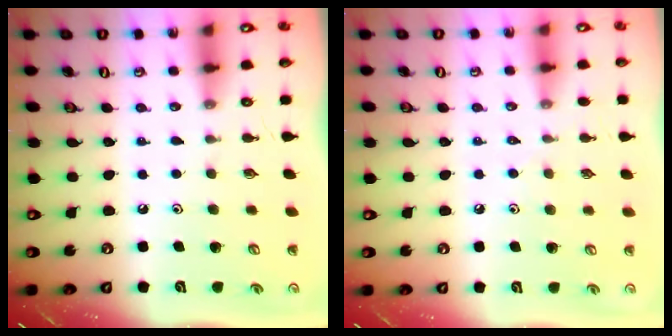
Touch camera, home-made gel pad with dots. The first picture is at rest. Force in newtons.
{"total": 3.4, "press": 3.4, "slide": 0.6}